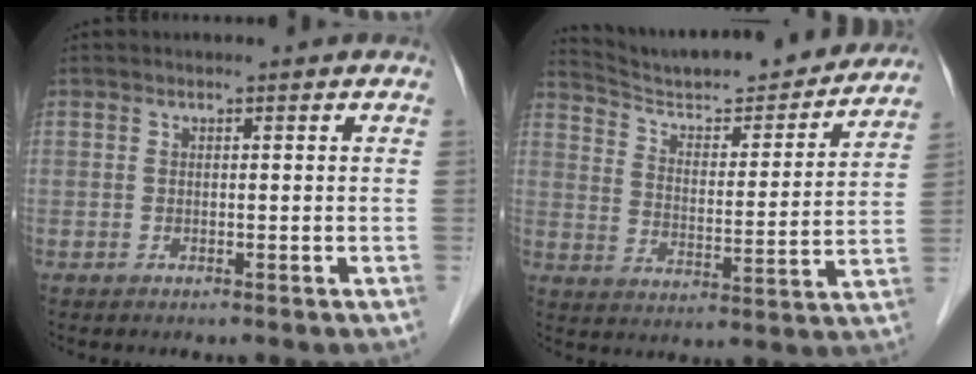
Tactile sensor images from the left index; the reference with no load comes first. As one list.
[{"total": 21.3, "force": [20.0, 2.6, 7.0], "torque": [-0.107, -0.026, 0.281]}]